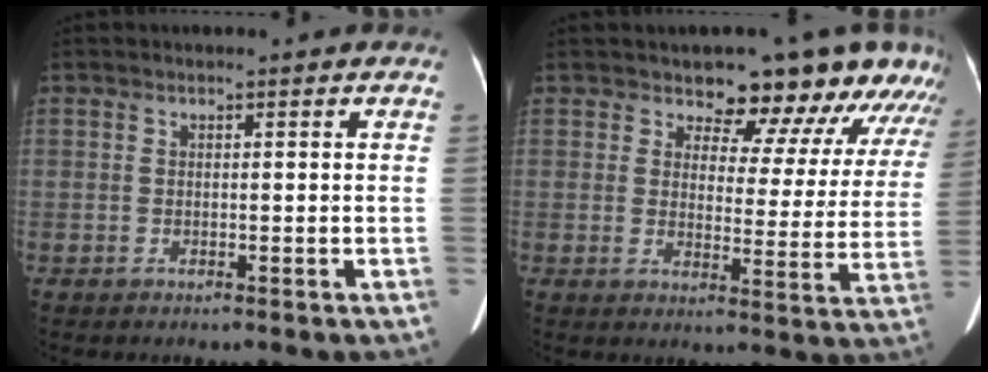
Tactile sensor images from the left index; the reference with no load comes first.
{"total": 13.3, "force": [11.1, 4.7, 5.6], "torque": [-0.041, -0.015, 0.106]}